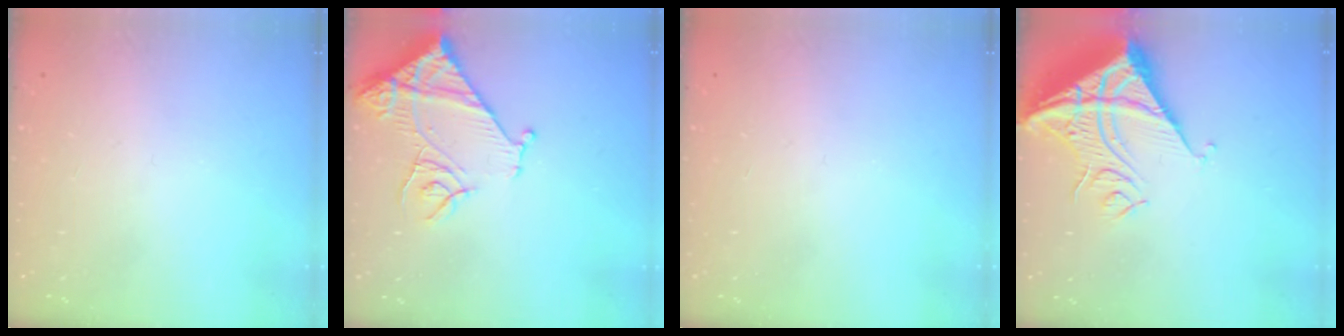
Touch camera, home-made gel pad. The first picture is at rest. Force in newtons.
{"total": 13.0, "press": 13.0, "slide": 1.1}
{"total": 0.0}
{"total": 14.2, "press": 14.1, "slide": 1.9}